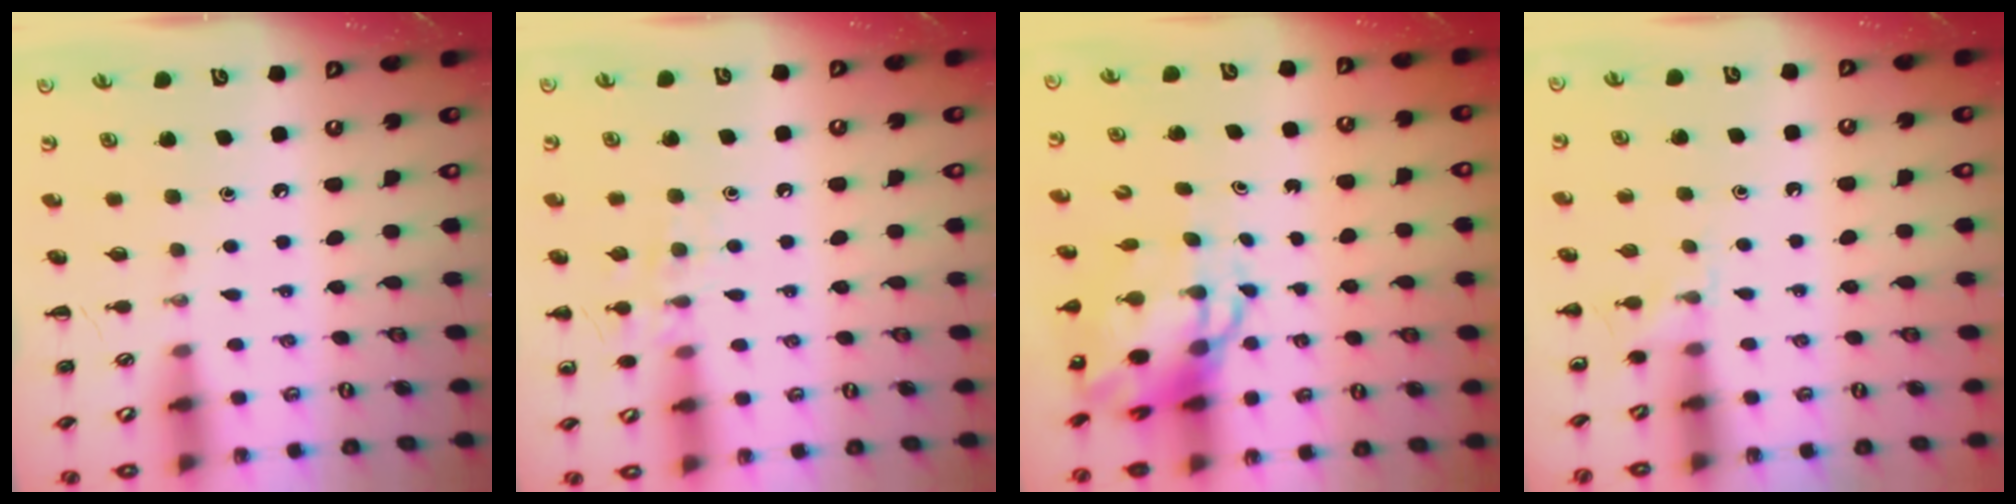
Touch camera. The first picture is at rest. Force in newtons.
{"total": 8.5, "press": 8.4, "slide": 1.4}
{"total": 7.5, "press": 7.2, "slide": 2.0}
{"total": 4.6, "press": 4.3, "slide": 1.8}